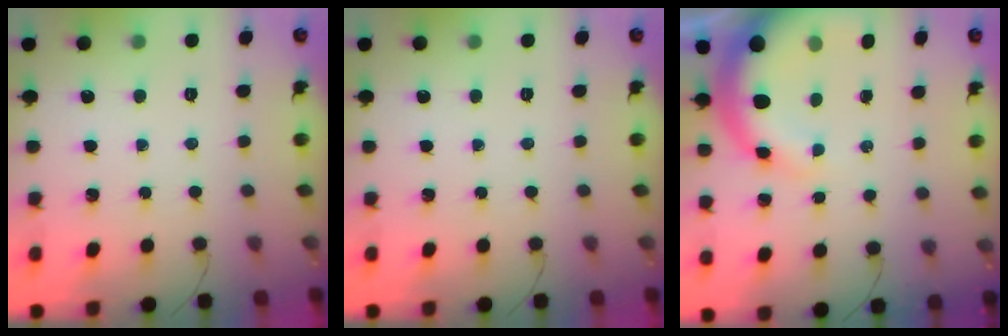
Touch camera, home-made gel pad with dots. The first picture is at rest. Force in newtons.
{"total": 0.0}
{"total": 12.6, "press": 12.2, "slide": 3.0}